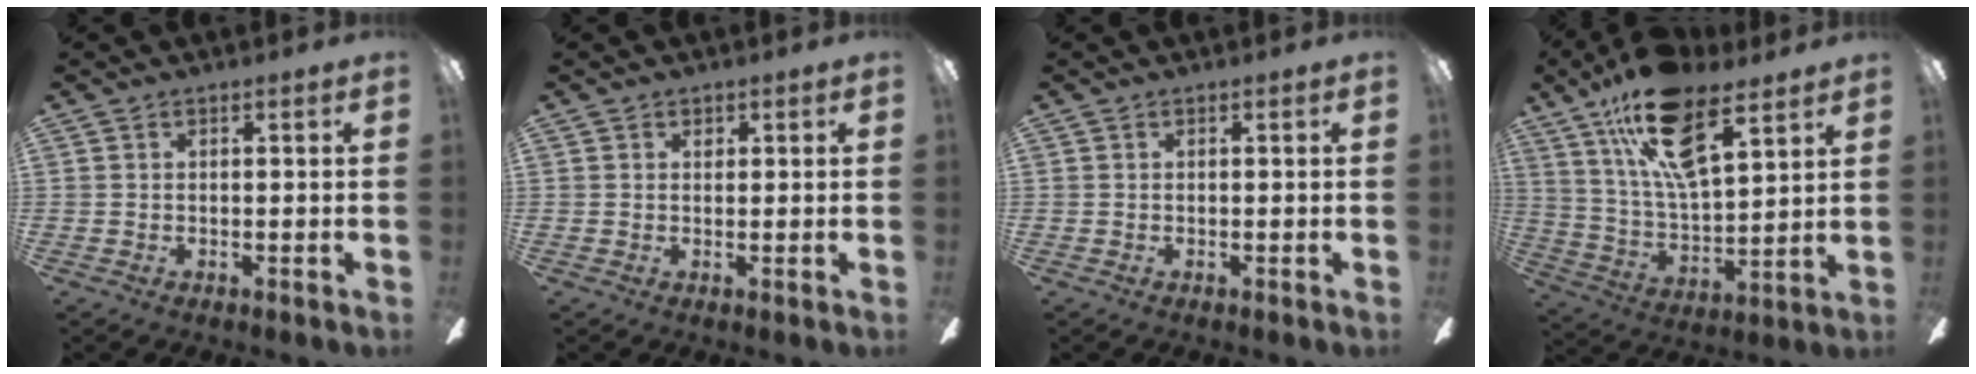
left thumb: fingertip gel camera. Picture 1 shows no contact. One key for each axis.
{"total": 1.2, "fx": 0.7, "fy": 0.8, "fz": 0.5, "tx": 0.006, "ty": -0.004, "tz": 0.008}
{"total": 0.0}
{"total": 20.1, "fx": 11.9, "fy": 8.4, "fz": 13.8, "tx": -0.249, "ty": -0.046, "tz": 0.205}